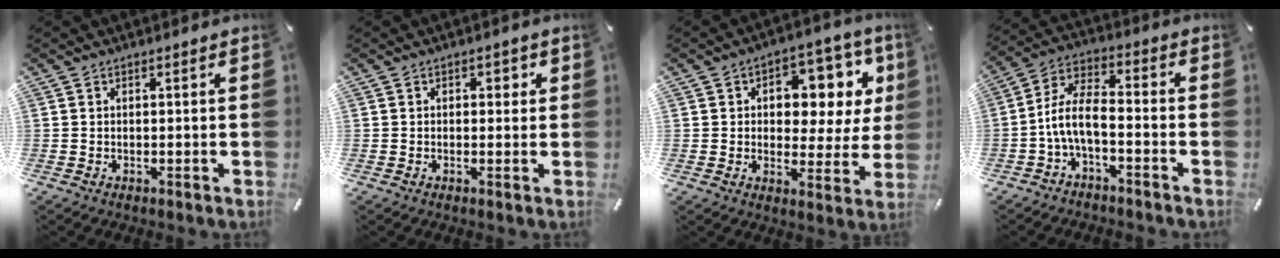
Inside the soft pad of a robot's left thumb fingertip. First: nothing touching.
{"total": 1.4, "force": [0.2, 1.1, 0.9], "torque": [-0.002, 0.002, -0.002]}
{"total": 11.5, "force": [4.4, 7.4, 7.6], "torque": [-0.092, -0.036, 0.072]}
{"total": 9.1, "force": [-3.9, 3.9, 7.2], "torque": [-0.160, -0.005, -0.077]}